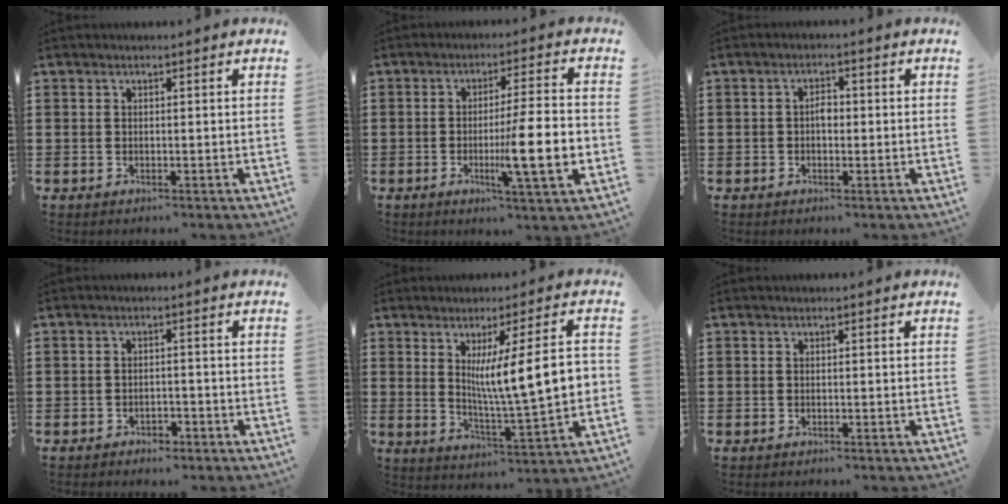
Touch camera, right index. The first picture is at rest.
{"total": 11.0, "force": [-2.6, 1.0, 10.7], "torque": [-0.166, -0.014, -0.047]}
{"total": 2.0, "force": [-0.2, 1.1, 1.7], "torque": [-0.032, 0.005, -0.005]}
{"total": 1.8, "force": [-1.6, 0.5, 0.3], "torque": [-0.013, -0.002, -0.035]}
{"total": 11.3, "force": [1.9, 1.5, 11.1], "torque": [-0.185, -0.007, 0.028]}
{"total": 0.0}